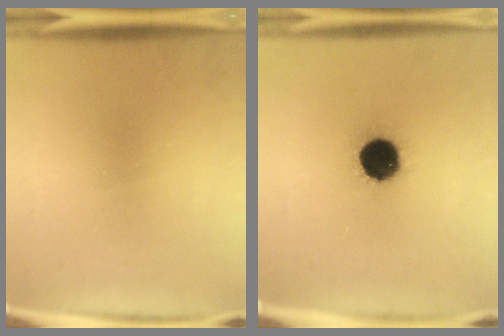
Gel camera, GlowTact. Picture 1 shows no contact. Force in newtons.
{"total": 13.3}